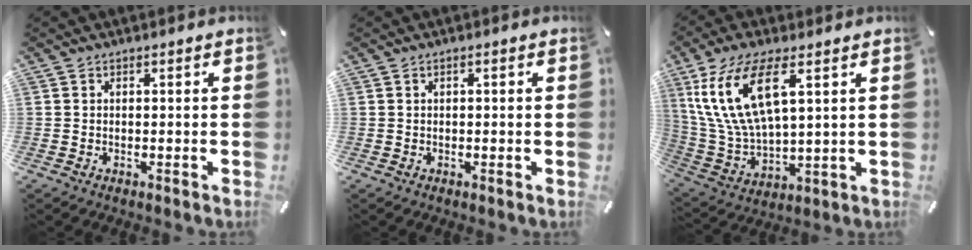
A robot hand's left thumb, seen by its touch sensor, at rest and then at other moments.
{"total": 0.7, "force": [0.0, 0.1, 0.7], "torque": [-0.012, 0.000, 0.000]}
{"total": 15.9, "force": [7.2, 6.8, 12.4], "torque": [-0.291, -0.017, 0.126]}